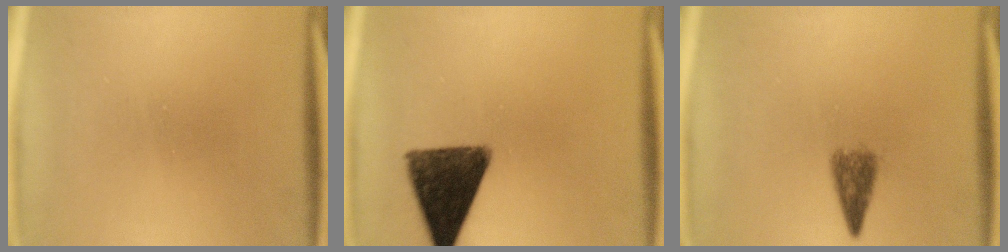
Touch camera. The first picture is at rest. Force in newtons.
{"total": 12.6}
{"total": 4.0}